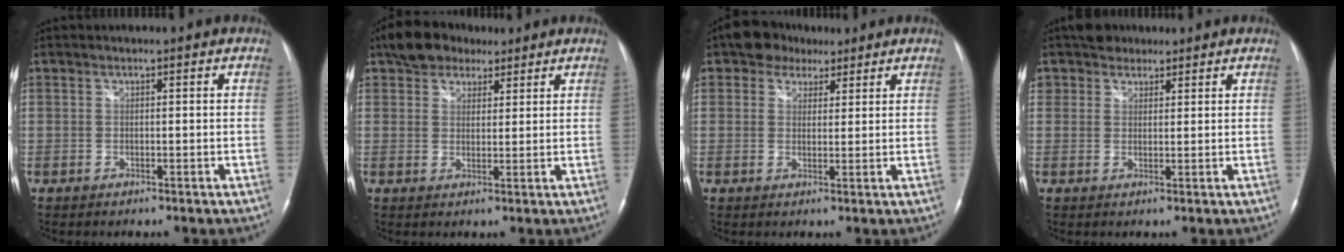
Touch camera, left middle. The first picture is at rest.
{"total": 7.6, "force": [5.5, 4.1, 3.2], "torque": [-0.057, 0.020, 0.096]}
{"total": 5.1, "force": [3.4, 3.6, 1.3], "torque": [-0.025, 0.018, 0.057]}
{"total": 3.4, "force": [2.6, 2.2, 0.2], "torque": [-0.003, 0.015, 0.042]}